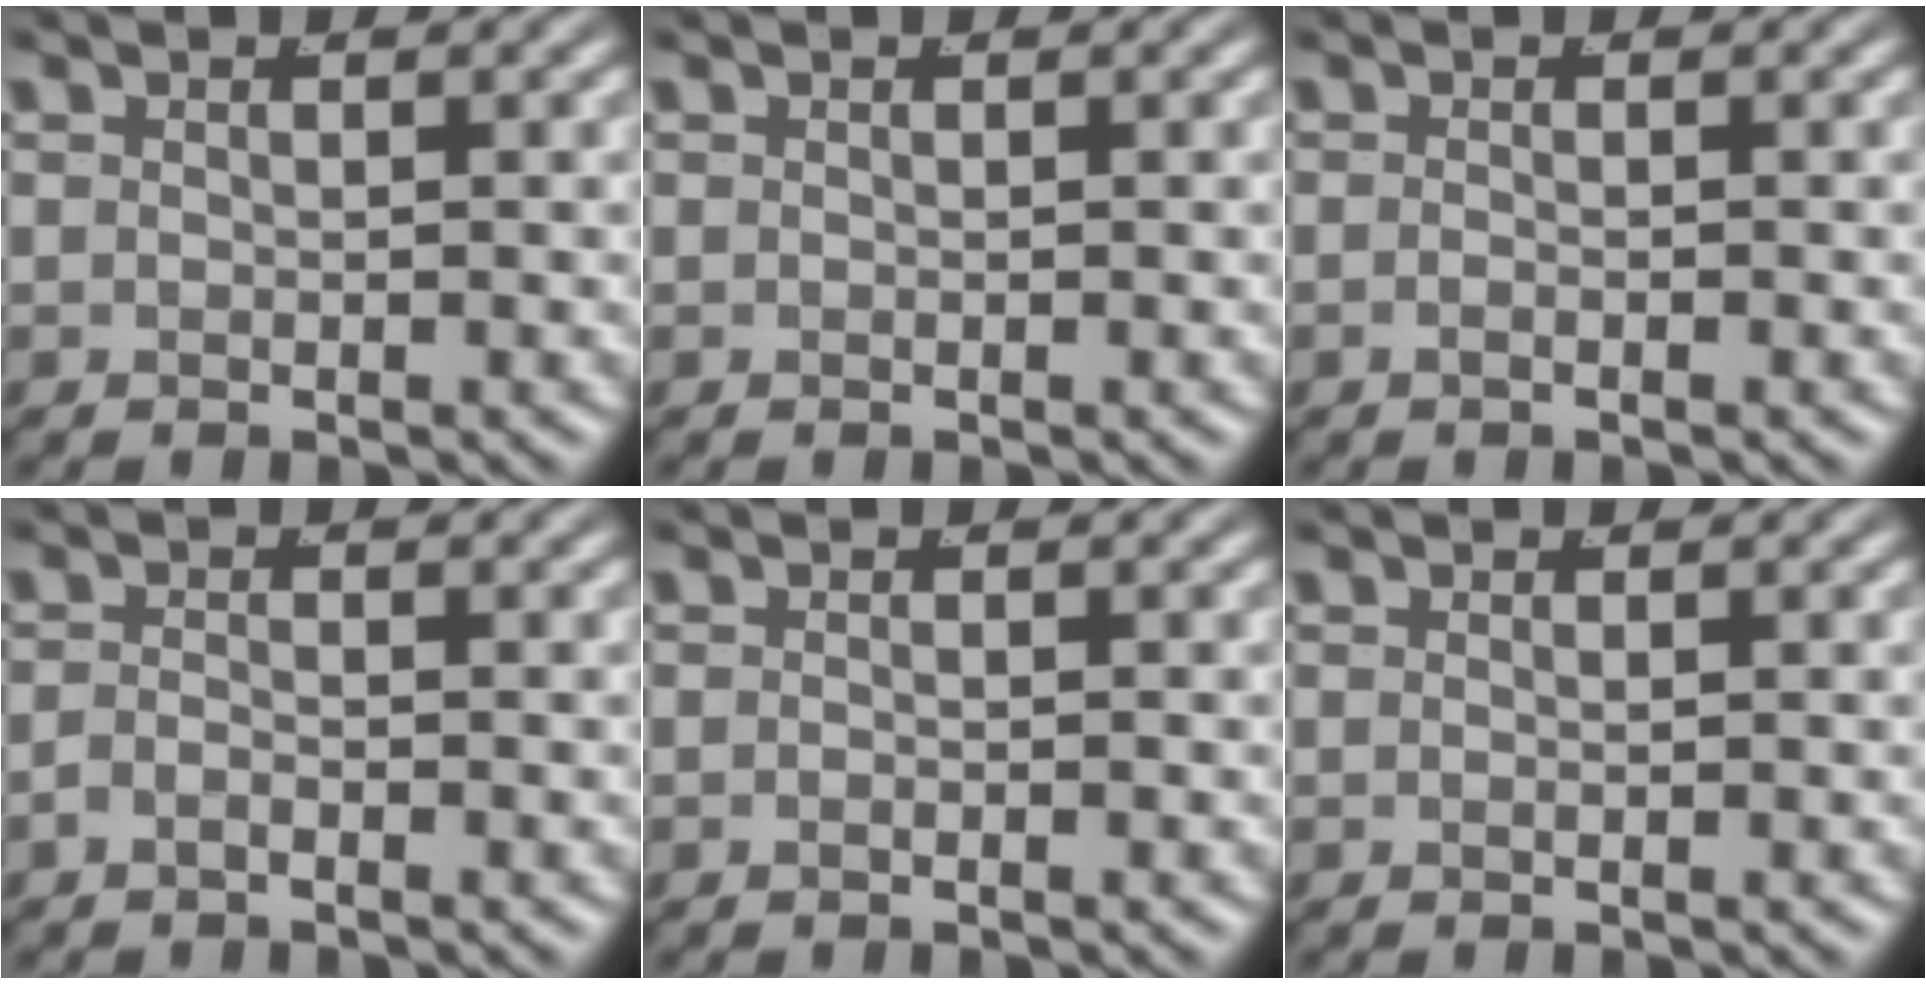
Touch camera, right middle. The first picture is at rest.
{"total": 0.0}
{"total": 0.7, "force": [-0.6, -0.1, 0.3], "torque": [-0.012, -0.005, -0.011]}
{"total": 1.3, "force": [-1.1, 0.1, 0.5], "torque": [-0.013, -0.008, -0.020]}
{"total": 0.6, "force": [-0.5, 0.0, 0.3], "torque": [-0.009, -0.003, -0.008]}
{"total": 0.0}